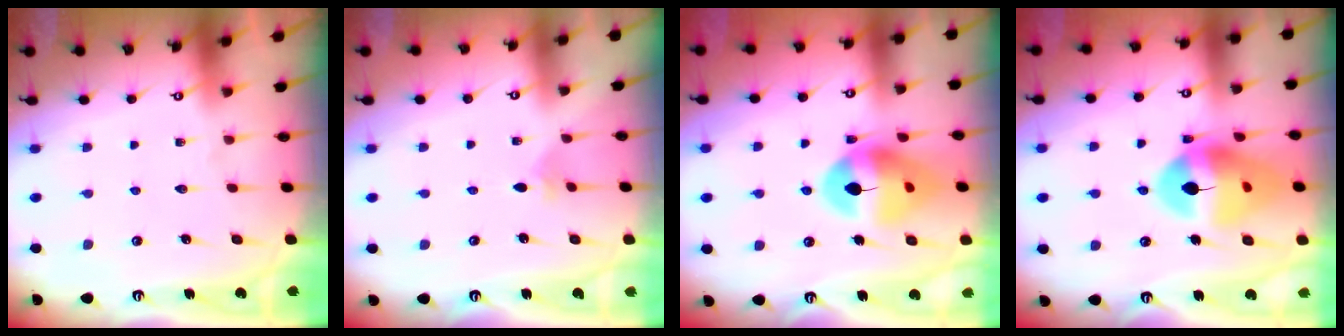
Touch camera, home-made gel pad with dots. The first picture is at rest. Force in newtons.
{"total": 2.4, "press": 2.4, "slide": 0.5}
{"total": 13.3, "press": 13.2, "slide": 1.6}
{"total": 17.0, "press": 16.8, "slide": 2.1}